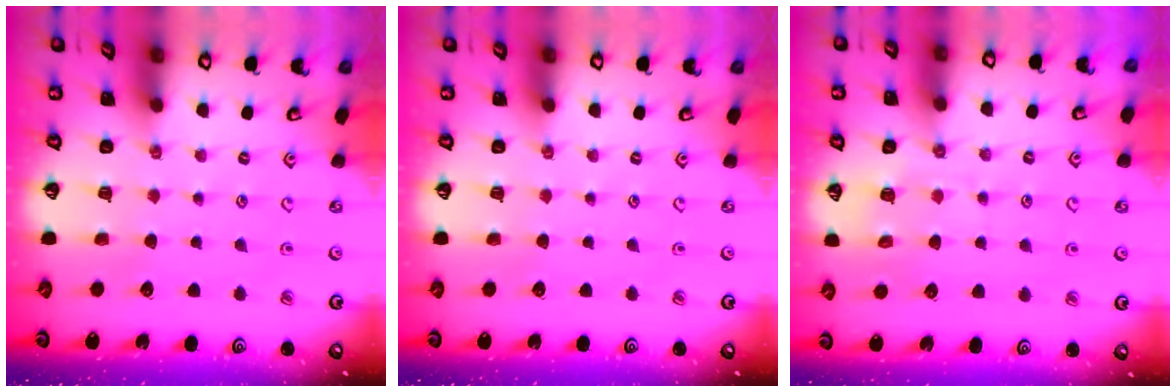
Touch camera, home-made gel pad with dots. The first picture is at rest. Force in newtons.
{"total": 0.0}
{"total": 5.4, "press": 5.4, "slide": 0.8}